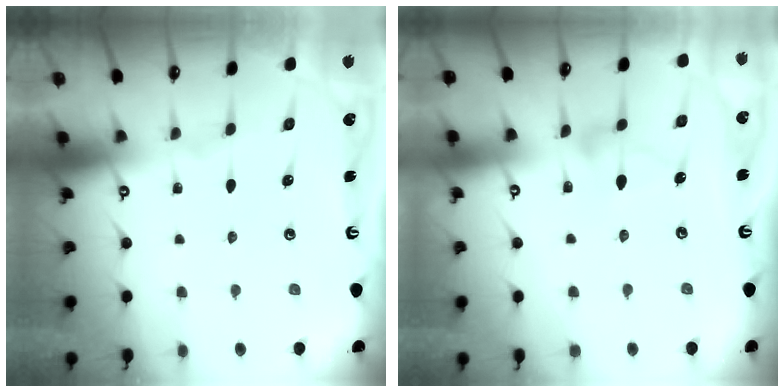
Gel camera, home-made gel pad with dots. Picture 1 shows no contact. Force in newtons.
{"total": 3.9, "press": 3.9, "slide": 0.2}